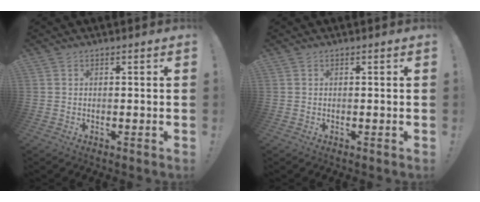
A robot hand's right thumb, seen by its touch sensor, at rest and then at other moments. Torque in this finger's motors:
{"motor_torque": [0.00, 0.00, 0.00, 0.00, 0.00]}